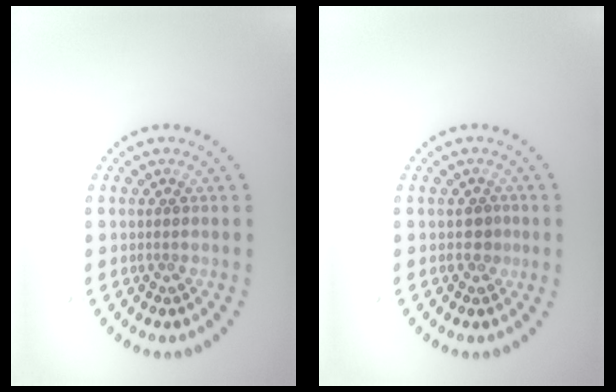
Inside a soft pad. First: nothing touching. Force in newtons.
{"total": 1.1, "press": 0.9, "slide": 0.6}